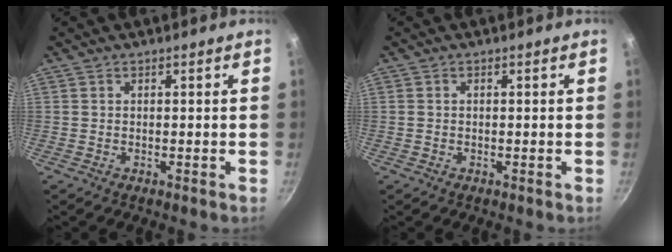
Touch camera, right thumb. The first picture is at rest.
{"total": 0.9, "force": [-0.1, 0.6, 0.6], "torque": [-0.015, 0.004, -0.002]}